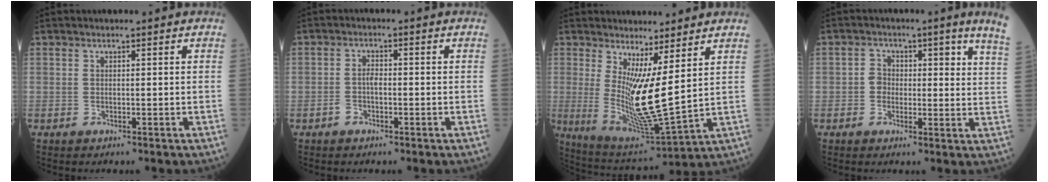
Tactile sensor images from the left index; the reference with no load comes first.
{"total": 2.1, "force": [-0.9, 1.1, 1.6], "torque": [-0.033, 0.002, -0.017]}
{"total": 10.5, "force": [2.5, 0.6, 10.2], "torque": [-0.203, -0.040, 0.056]}
{"total": 5.0, "force": [1.8, 2.4, 4.0], "torque": [-0.039, 0.001, 0.013]}